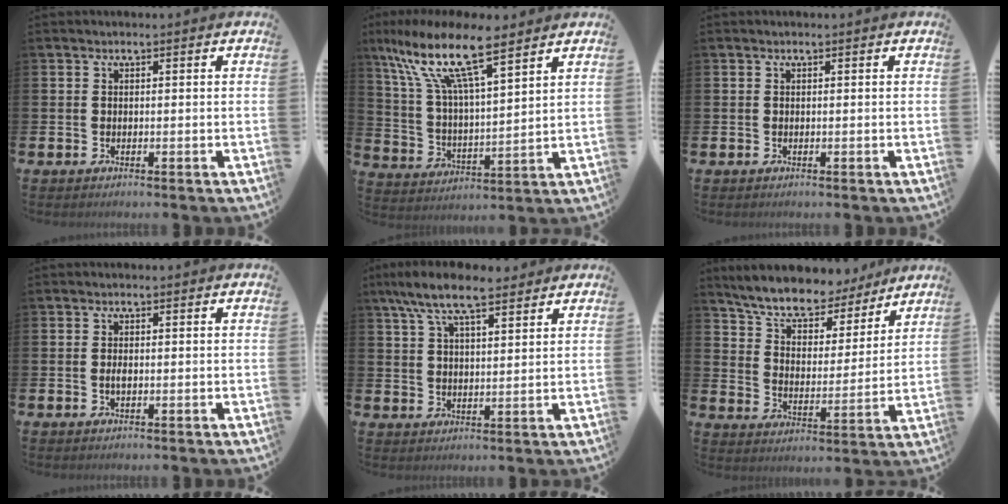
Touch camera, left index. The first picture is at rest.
{"total": 13.0, "force": [9.6, 3.6, 8.0], "torque": [-0.177, -0.043, 0.164]}
{"total": 0.0}
{"total": 1.1, "force": [-0.2, 0.4, 0.9], "torque": [-0.018, 0.002, -0.005]}
{"total": 8.3, "force": [7.2, 2.1, 3.7], "torque": [-0.091, -0.019, 0.131]}
{"total": 8.2, "force": [7.6, 2.4, 1.9], "torque": [-0.072, -0.055, 0.133]}